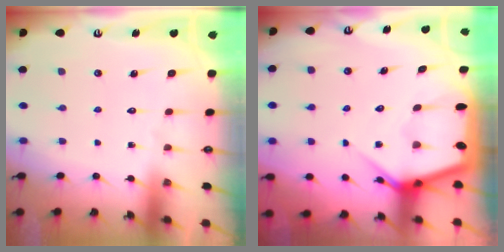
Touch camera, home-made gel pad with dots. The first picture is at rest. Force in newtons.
{"total": 9.0, "press": 9.0, "slide": 0.8}